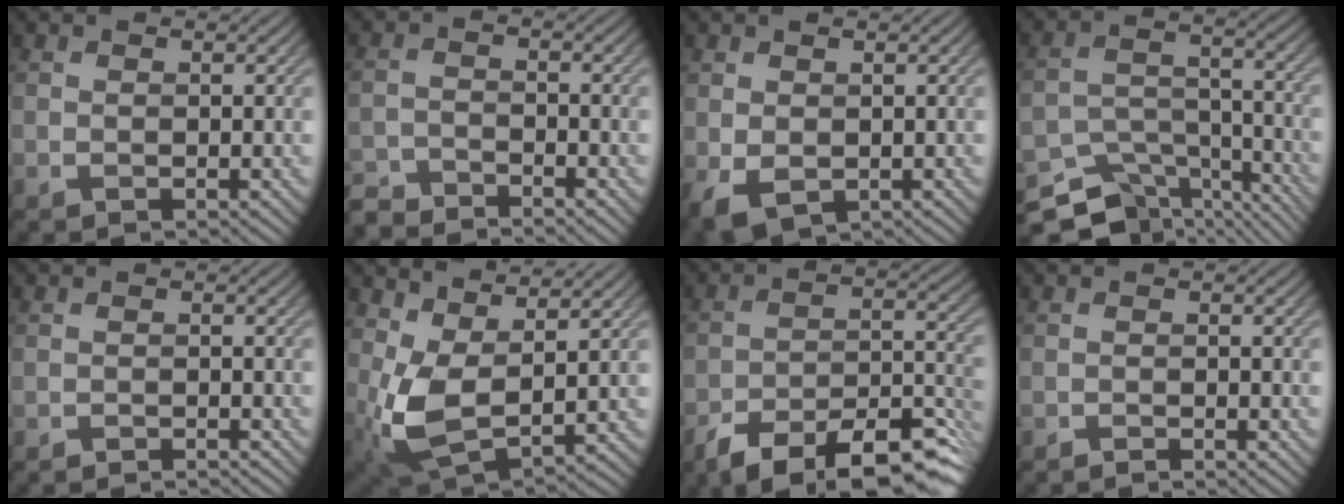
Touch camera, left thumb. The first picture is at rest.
{"total": 4.0, "force": [-4.0, 0.3, 0.5], "torque": [-0.015, -0.005, -0.084]}
{"total": 3.5, "force": [-1.1, 2.4, 2.3], "torque": [-0.050, -0.012, -0.018]}
{"total": 11.3, "force": [-9.4, 4.6, 4.1], "torque": [-0.088, -0.013, -0.138]}
{"total": 1.2, "force": [-1.2, -0.2, 0.0], "torque": [0.004, 0.003, -0.024]}
{"total": 7.4, "force": [2.4, 3.7, 6.0], "torque": [-0.151, -0.009, 0.044]}
{"total": 12.3, "force": [-9.0, 4.1, 7.4], "torque": [-0.114, -0.008, -0.155]}
{"total": 1.1, "force": [-1.1, -0.2, 0.1], "torque": [0.002, 0.002, -0.024]}